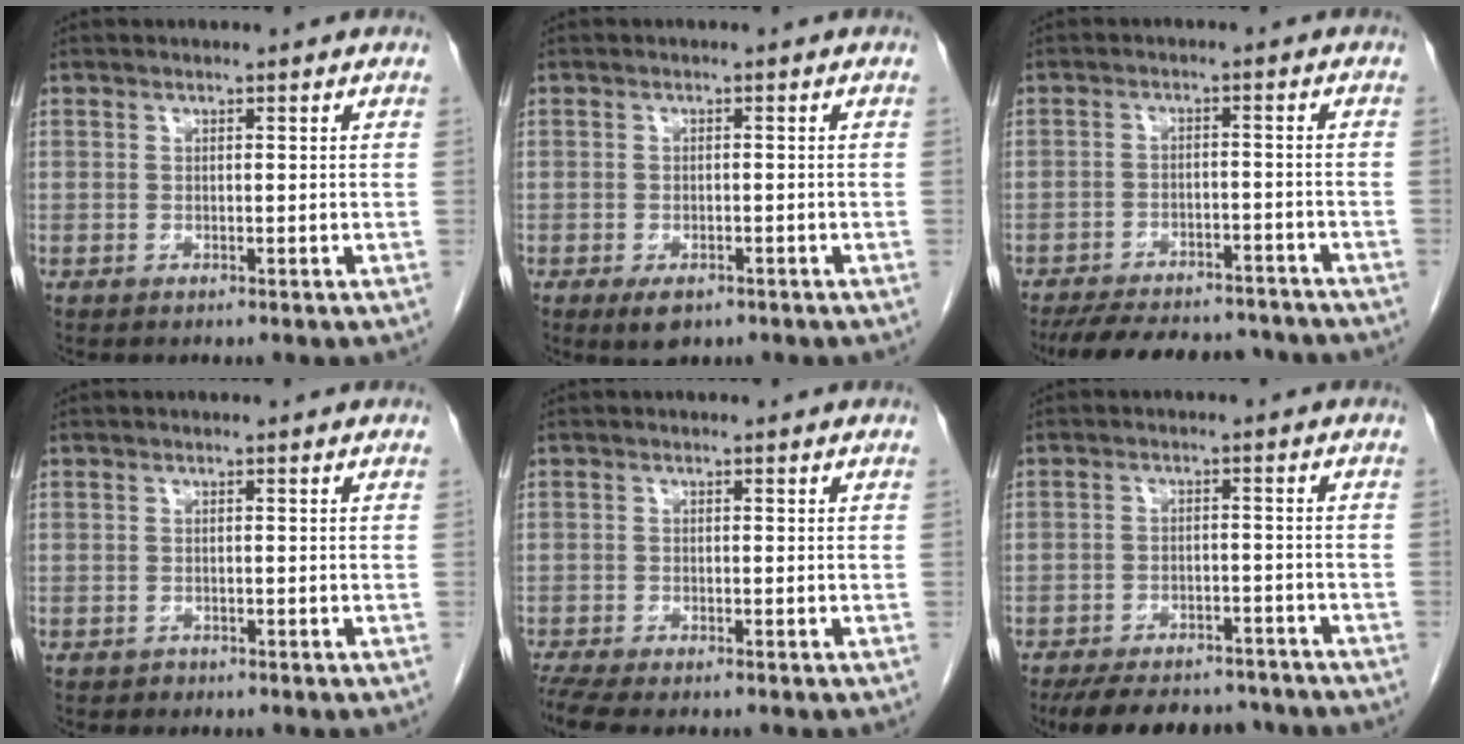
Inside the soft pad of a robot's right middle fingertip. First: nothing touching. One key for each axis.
{"total": 3.4, "fx": -2.0, "fy": 1.6, "fz": 2.2, "tx": -0.038, "ty": -0.005, "tz": -0.025}
{"total": 16.0, "fx": -14.2, "fy": 4.5, "fz": 5.7, "tx": -0.120, "ty": -0.005, "tz": -0.193}
{"total": 0.5, "fx": -0.4, "fy": 0.4, "fz": 0.0, "tx": -0.007, "ty": 0.001, "tz": -0.007}
{"total": 4.3, "fx": -3.6, "fy": 0.3, "fz": 2.3, "tx": -0.047, "ty": -0.014, "tz": -0.063}
{"total": 13.6, "fx": -11.8, "fy": 4.9, "fz": 4.8, "tx": -0.084, "ty": 0.003, "tz": -0.156}